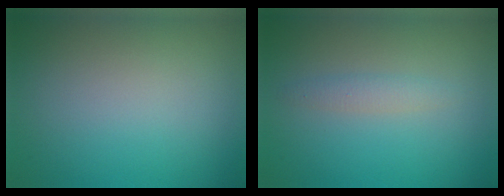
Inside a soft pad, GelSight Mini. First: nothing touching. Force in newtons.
{"total": 1.4, "press": 1.4, "slide": 0.0}